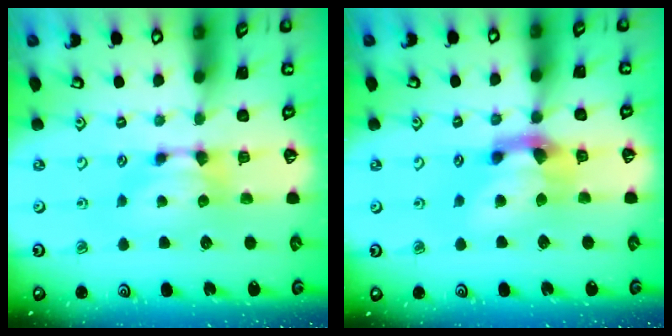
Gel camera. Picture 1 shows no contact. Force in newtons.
{"total": 4.0, "press": 3.4, "slide": 2.0}